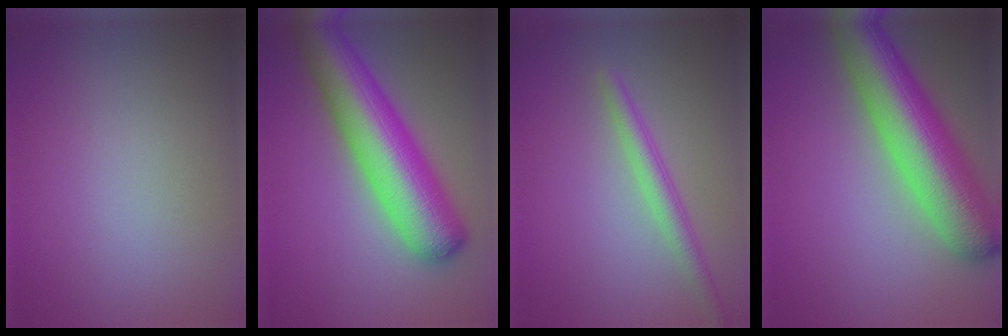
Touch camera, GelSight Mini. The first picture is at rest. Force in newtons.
{"total": 10.1, "press": 10.1, "slide": 0.3}
{"total": 2.5, "press": 2.5, "slide": 0.1}
{"total": 10.6, "press": 10.6, "slide": 0.5}